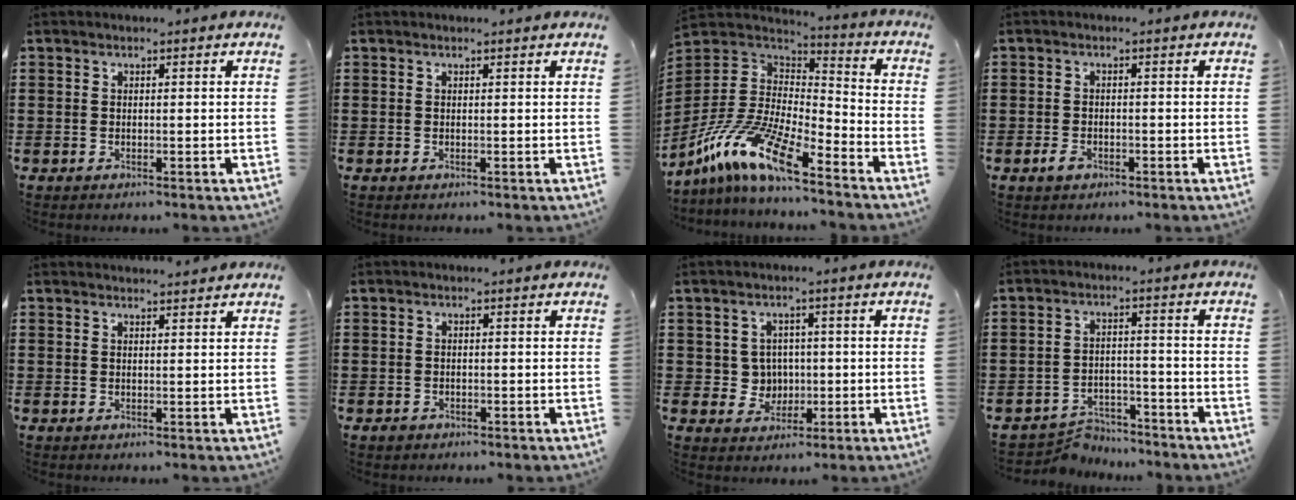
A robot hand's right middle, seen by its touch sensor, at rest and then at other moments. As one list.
[{"total": 0.0}, {"total": 13.3, "force": [-9.6, 3.1, 8.5], "torque": [-0.203, -0.002, -0.198]}, {"total": 1.8, "force": [-1.0, 1.1, 1.0], "torque": [-0.028, -0.004, -0.021]}, {"total": 1.5, "force": [1.5, 0.0, 0.0], "torque": [-0.005, -0.001, 0.030]}, {"total": 0.7, "force": [-0.5, 0.6, 0.0], "torque": [-0.001, 0.001, -0.010]}, {"total": 4.0, "force": [-0.1, 3.9, 0.8], "torque": [-0.033, 0.010, -0.006]}, {"total": 4.4, "force": [-4.3, 1.1, -0.2], "torque": [-0.002, 0.004, -0.090]}]